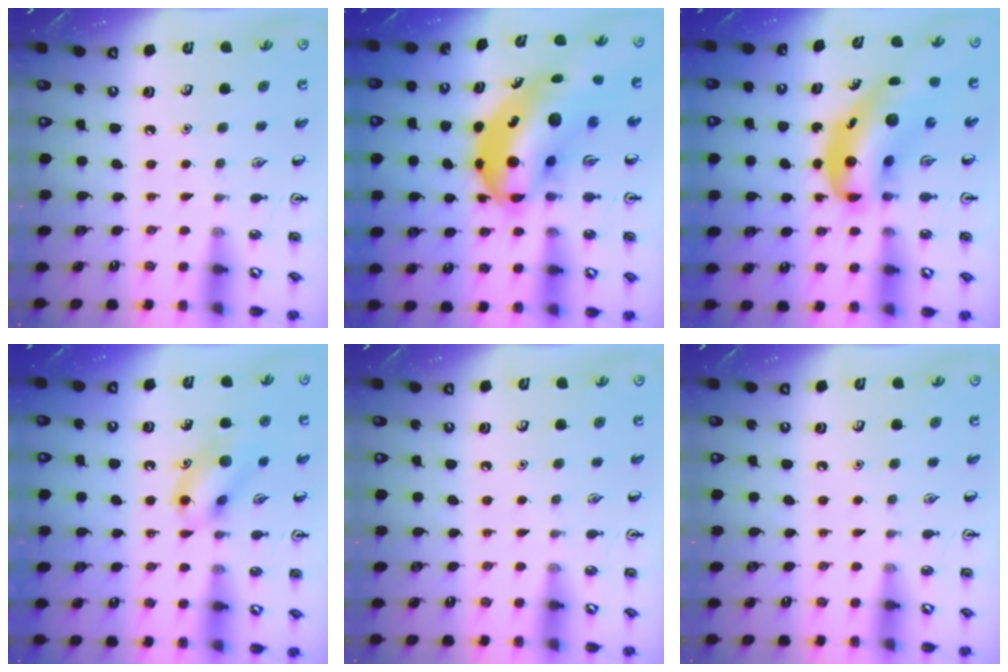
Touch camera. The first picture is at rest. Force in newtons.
{"total": 12.1, "press": 11.7, "slide": 3.1}
{"total": 9.5, "press": 9.0, "slide": 3.1}
{"total": 11.8, "press": 11.8, "slide": 1.3}
{"total": 0.0}
{"total": 0.0}